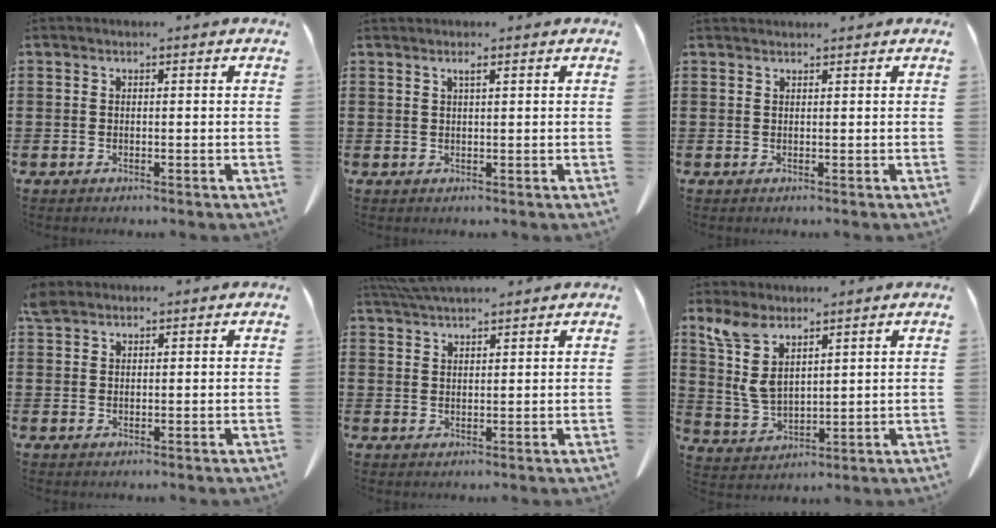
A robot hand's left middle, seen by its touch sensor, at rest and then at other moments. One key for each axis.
{"total": 1.1, "fx": 0.6, "fy": 0.1, "fz": 0.8, "tx": -0.017, "ty": 0.001, "tz": 0.011}
{"total": 0.6, "fx": 0.6, "fy": 0.0, "fz": 0.0, "tx": -0.002, "ty": 0.000, "tz": 0.013}
{"total": 2.1, "fx": 1.9, "fy": 0.7, "fz": 0.7, "tx": -0.020, "ty": 0.002, "tz": 0.039}
{"total": 4.1, "fx": 3.9, "fy": 0.4, "fz": 1.3, "tx": -0.037, "ty": -0.006, "tz": 0.074}
{"total": 7.0, "fx": 4.0, "fy": 3.6, "fz": 4.5, "tx": -0.124, "ty": -0.015, "tz": 0.073}